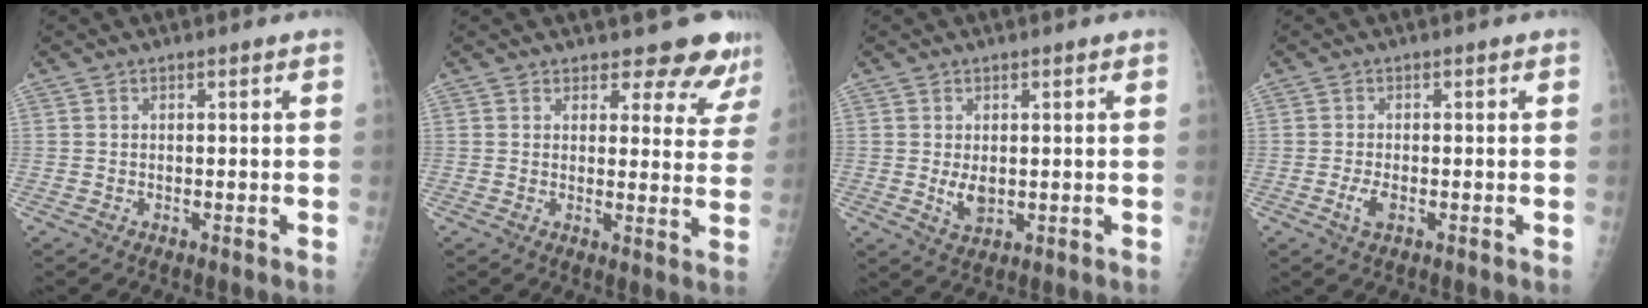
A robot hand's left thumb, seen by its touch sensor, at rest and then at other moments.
{"total": 9.8, "force": [8.9, 3.6, 1.7], "torque": [0.025, -0.059, 0.083]}
{"total": 3.6, "force": [0.2, 2.3, 2.8], "torque": [-0.041, -0.010, 0.012]}
{"total": 2.4, "force": [-0.8, 1.2, 2.0], "torque": [-0.046, -0.003, -0.016]}